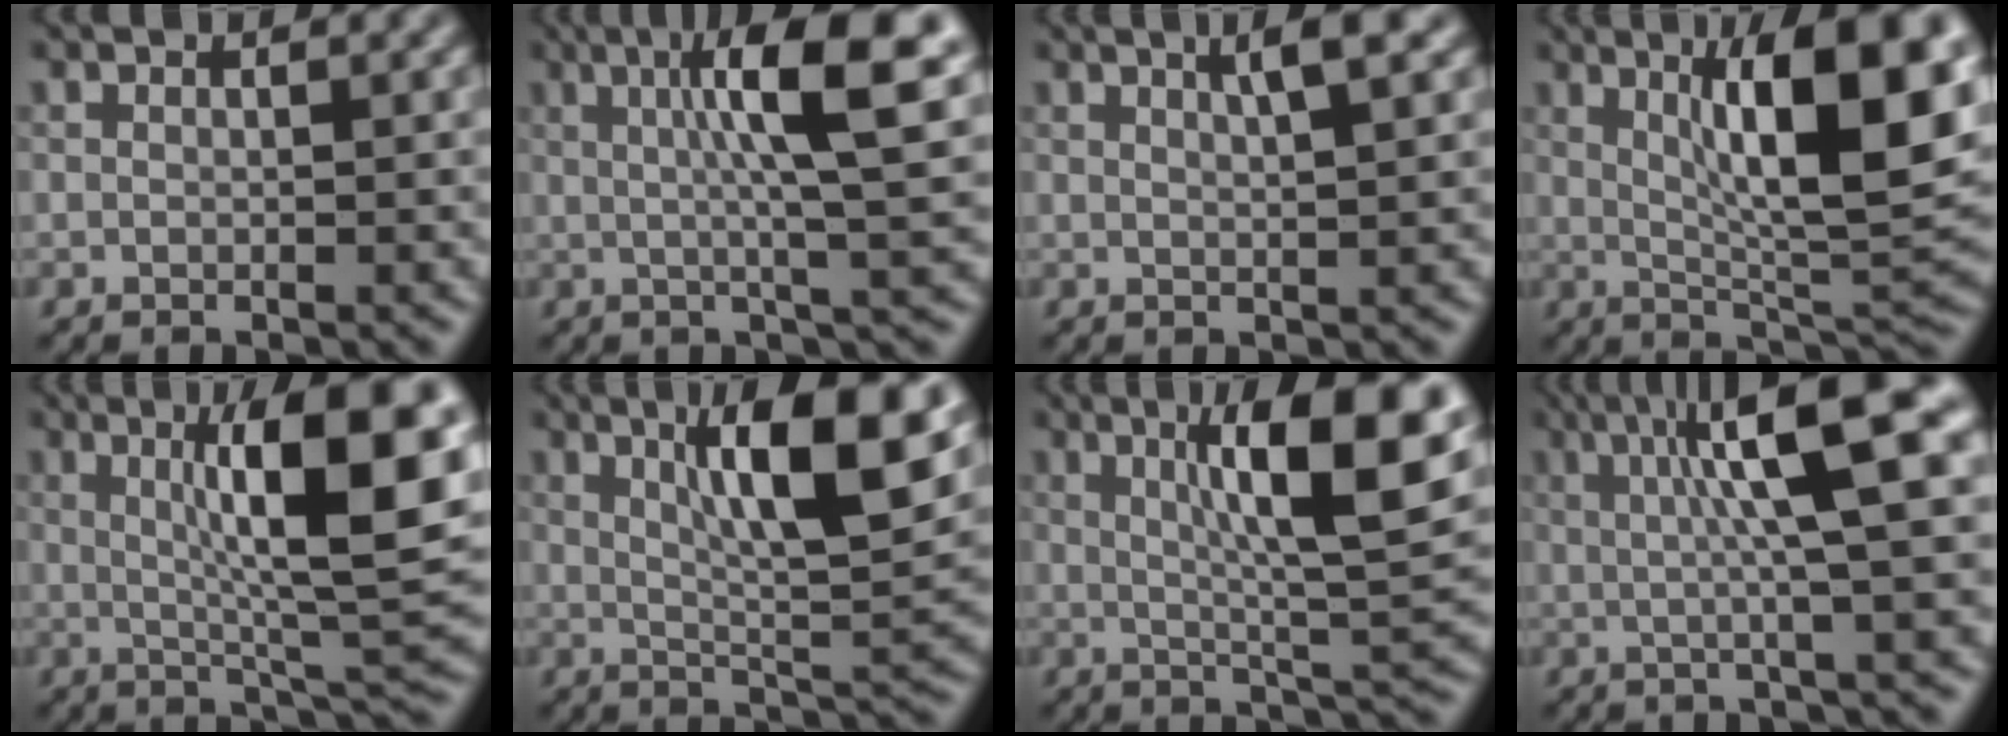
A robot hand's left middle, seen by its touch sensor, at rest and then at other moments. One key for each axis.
{"total": 9.2, "fx": 2.4, "fy": 1.6, "fz": 8.8, "tx": -0.118, "ty": 0.014, "tz": 0.033}
{"total": 2.7, "fx": 1.5, "fy": 0.5, "fz": 2.3, "tx": -0.024, "ty": 0.006, "tz": 0.020}
{"total": 12.4, "fx": 3.6, "fy": 3.0, "fz": 11.4, "tx": -0.162, "ty": 0.006, "tz": 0.062}
{"total": 11.8, "fx": 2.4, "fy": 2.2, "fz": 11.3, "tx": -0.157, "ty": 0.012, "tz": 0.037}
{"total": 10.5, "fx": 4.2, "fy": 2.3, "fz": 9.3, "tx": -0.136, "ty": 0.005, "tz": 0.069}
{"total": 11.1, "fx": 3.4, "fy": 2.2, "fz": 10.3, "tx": -0.145, "ty": 0.013, "tz": 0.053}
{"total": 9.0, "fx": 2.1, "fy": 1.5, "fz": 8.6, "tx": -0.114, "ty": 0.017, "tz": 0.030}